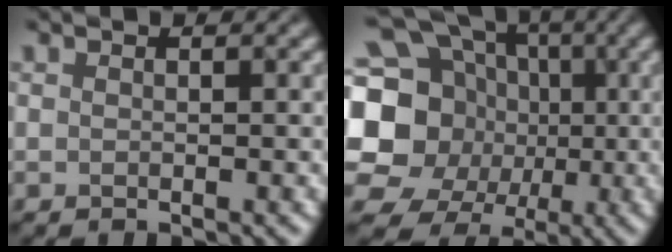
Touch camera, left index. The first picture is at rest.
{"total": 18.5, "force": [-0.9, 17.1, 7.2], "torque": [-0.176, 0.014, -0.040]}